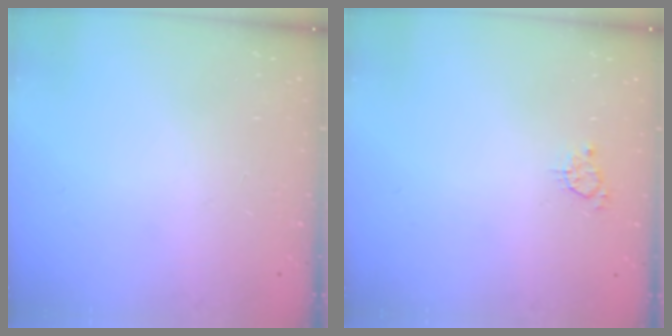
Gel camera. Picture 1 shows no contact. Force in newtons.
{"total": 2.9, "press": 2.9, "slide": 0.5}